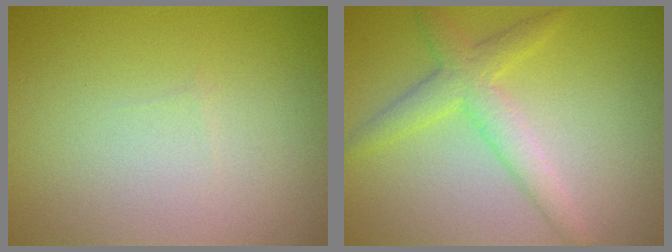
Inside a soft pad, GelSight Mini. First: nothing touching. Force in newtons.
{"total": 3.4, "press": 3.4, "slide": 0.1}